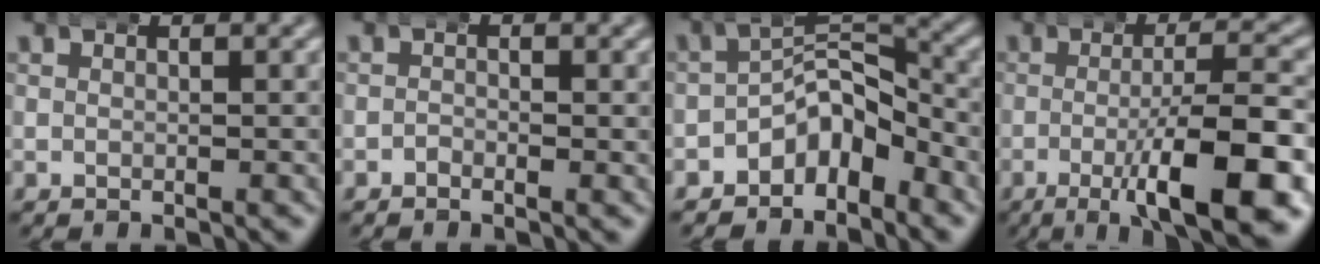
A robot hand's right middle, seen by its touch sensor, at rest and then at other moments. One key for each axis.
{"total": 0.7, "fx": -0.7, "fy": 0.2, "fz": -0.1, "tx": 0.008, "ty": -0.004, "tz": -0.014}
{"total": 6.4, "fx": -2.6, "fy": 4.2, "fz": 4.0, "tx": -0.040, "ty": 0.003, "tz": -0.052}
{"total": 9.1, "fx": -3.2, "fy": 1.9, "fz": 8.3, "tx": -0.115, "ty": -0.005, "tz": -0.045}